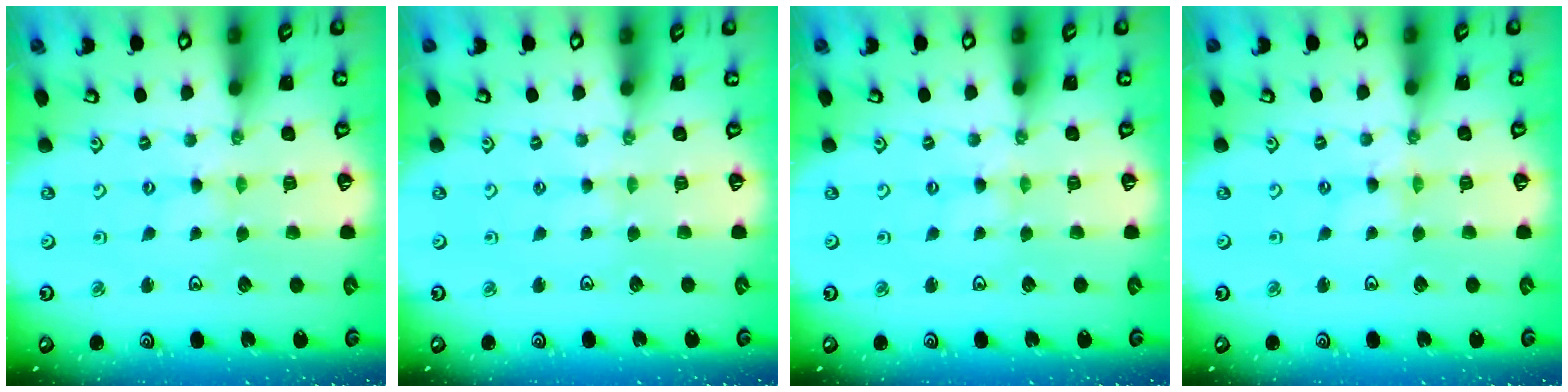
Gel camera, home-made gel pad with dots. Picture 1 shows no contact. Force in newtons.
{"total": 1.0, "press": 1.0, "slide": 0.2}
{"total": 0.0}
{"total": 0.5, "press": 0.5, "slide": 0.2}